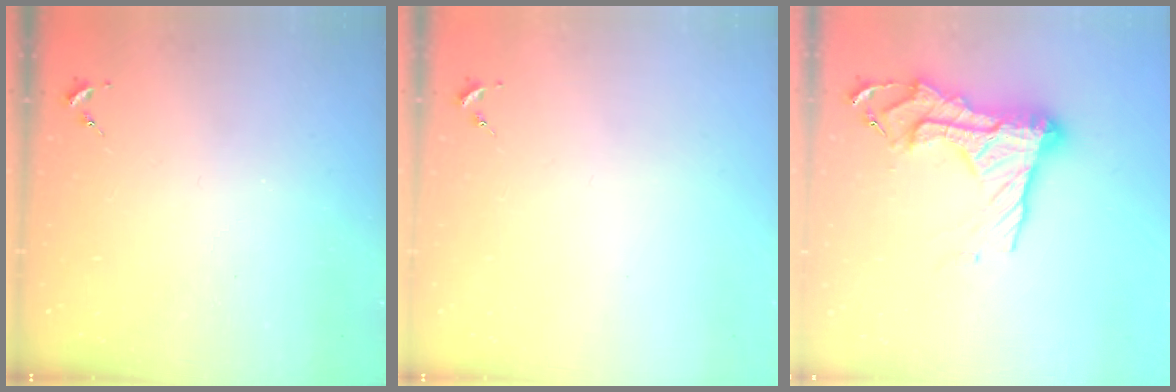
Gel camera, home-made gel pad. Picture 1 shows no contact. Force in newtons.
{"total": 0.0}
{"total": 21.4, "press": 21.3, "slide": 1.9}